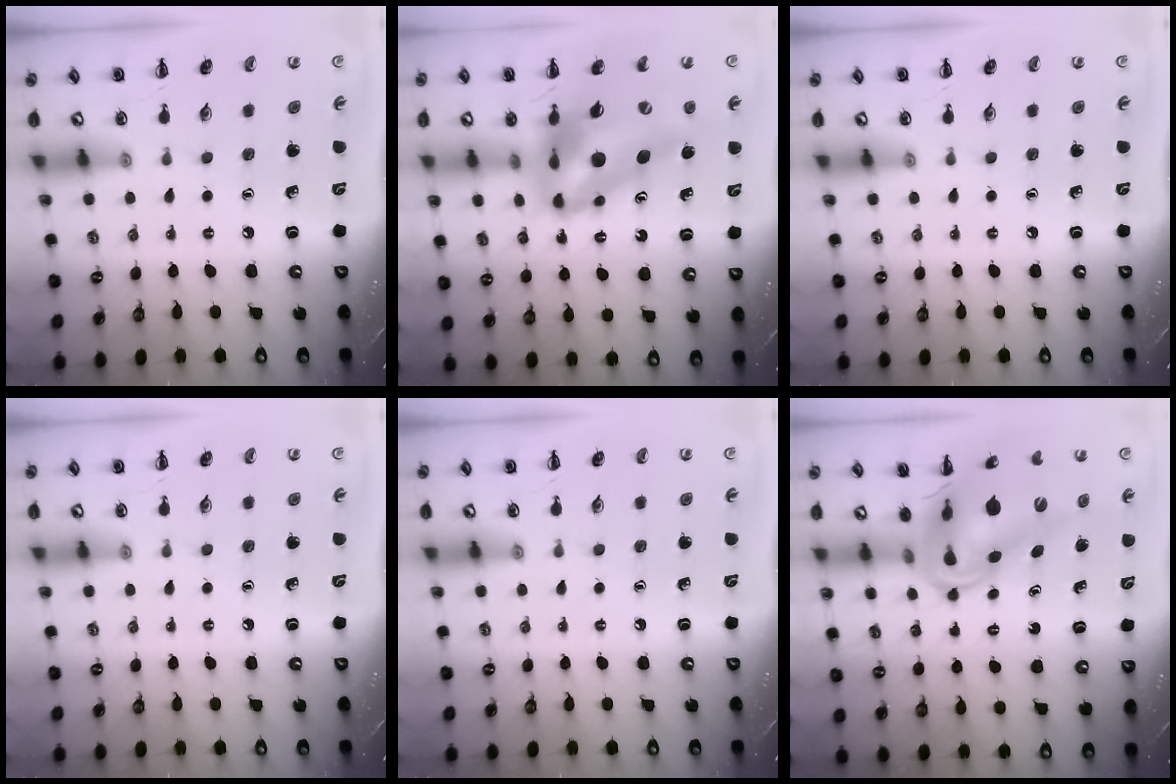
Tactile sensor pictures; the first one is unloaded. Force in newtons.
{"total": 17.5, "press": 16.6, "slide": 5.4}
{"total": 0.0}
{"total": 0.0}
{"total": 0.0}
{"total": 10.2, "press": 9.6, "slide": 3.5}